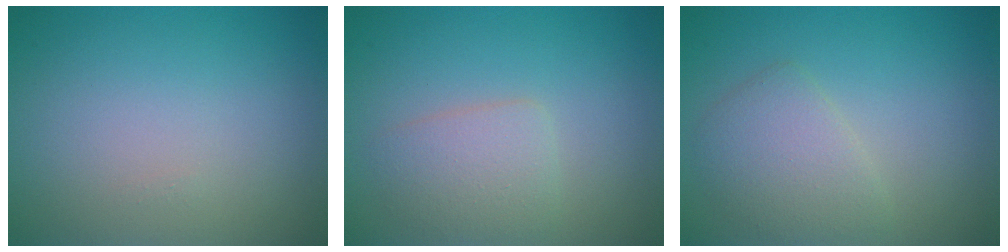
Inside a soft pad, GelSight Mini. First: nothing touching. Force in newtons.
{"total": 2.5, "press": 2.5, "slide": 0.0}
{"total": 2.9, "press": 2.9, "slide": 0.2}